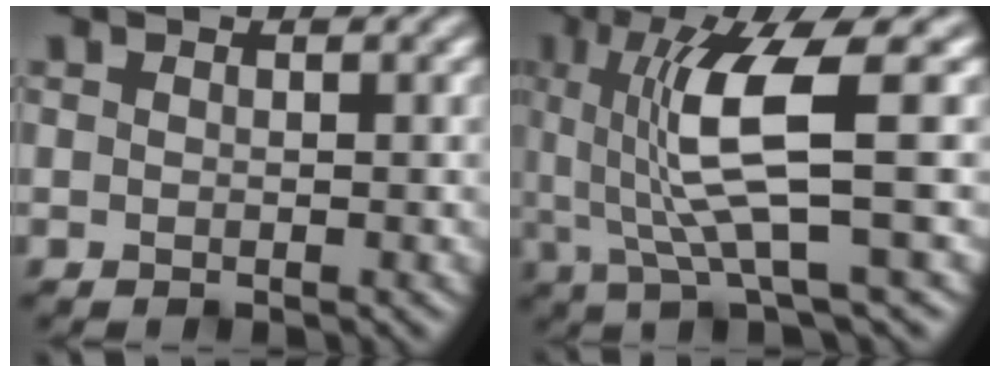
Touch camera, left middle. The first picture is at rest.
{"total": 7.6, "force": [0.8, 1.3, 7.4], "torque": [-0.147, -0.001, 0.020]}